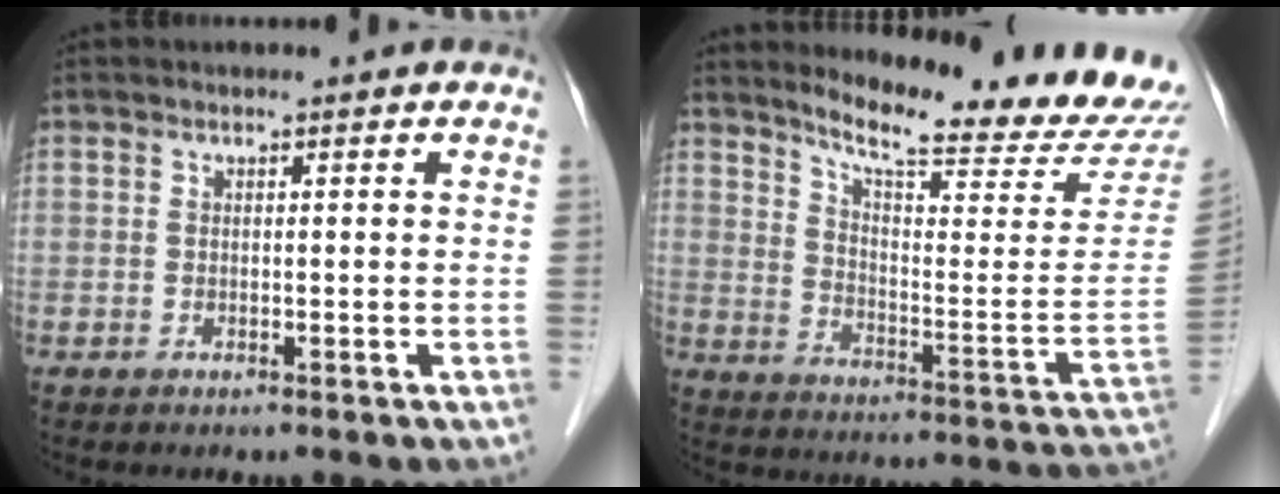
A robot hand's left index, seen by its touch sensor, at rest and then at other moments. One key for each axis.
{"total": 20.6, "fx": 19.3, "fy": 0.3, "fz": 7.2, "tx": -0.115, "ty": -0.112, "tz": 0.247}